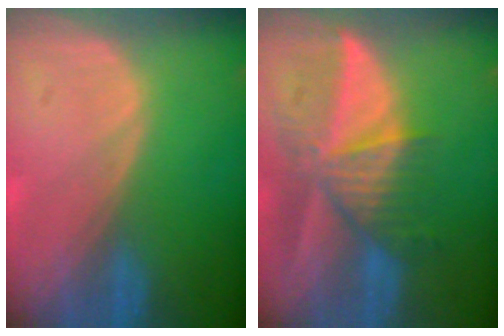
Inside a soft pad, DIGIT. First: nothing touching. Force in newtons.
{"total": 9.8, "press": 8.6, "slide": 4.5}